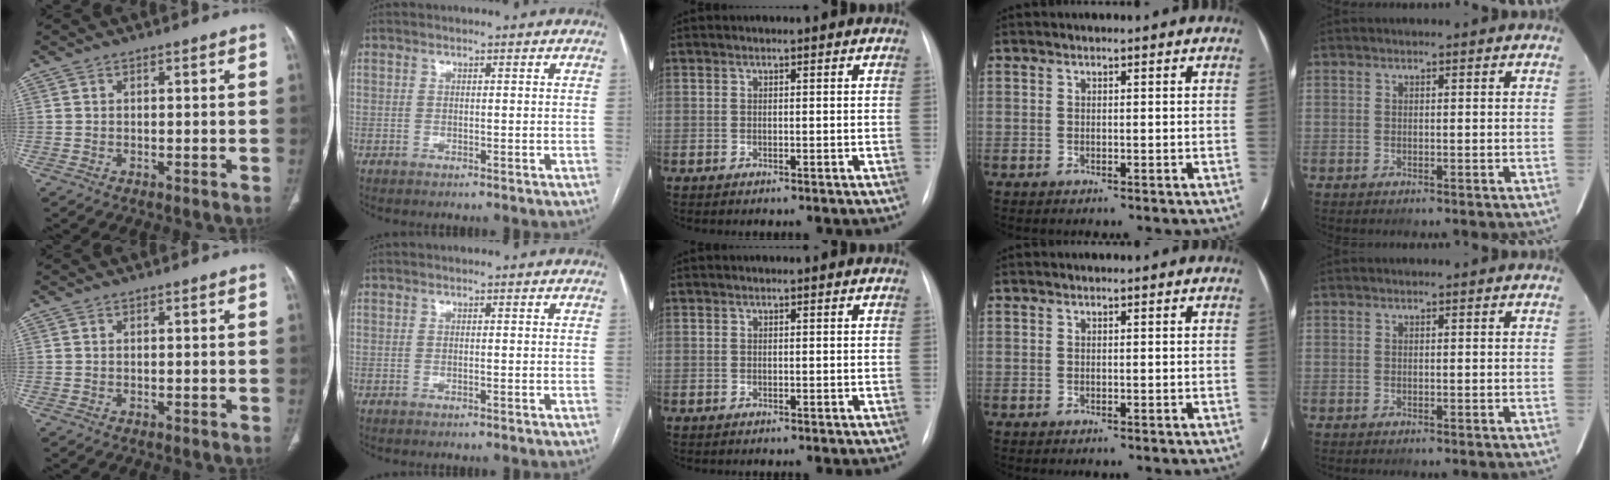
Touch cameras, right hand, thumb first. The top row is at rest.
{}